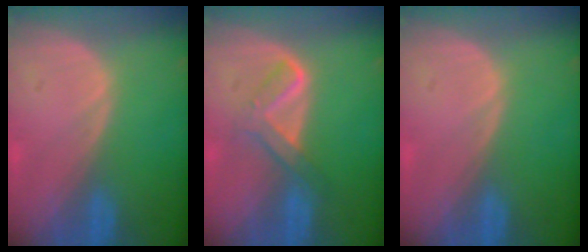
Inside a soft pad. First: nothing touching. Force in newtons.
{"total": 4.4, "press": 4.4, "slide": 0.4}
{"total": 0.0}